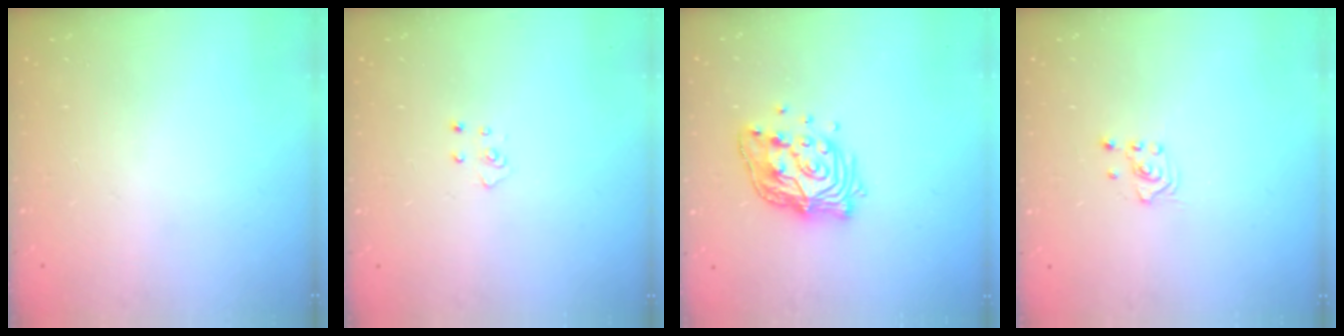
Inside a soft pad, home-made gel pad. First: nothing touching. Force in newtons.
{"total": 3.4, "press": 3.4, "slide": 0.3}
{"total": 14.4, "press": 14.3, "slide": 1.0}
{"total": 1.6, "press": 1.5, "slide": 0.2}